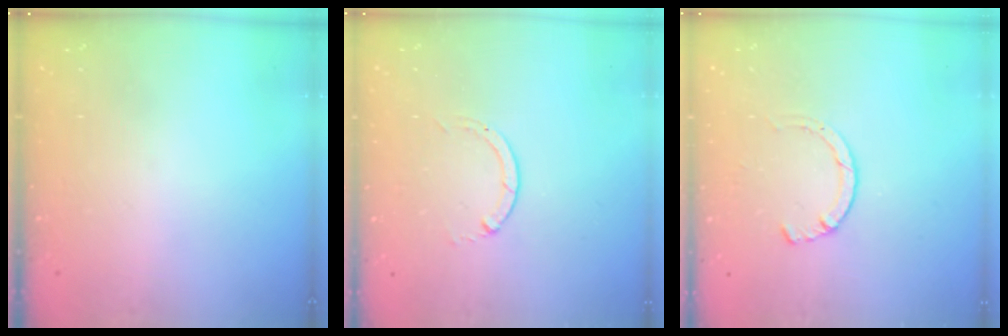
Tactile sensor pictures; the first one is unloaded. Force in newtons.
{"total": 0.6, "press": 0.5, "slide": 0.1}
{"total": 1.2, "press": 1.2, "slide": 0.3}